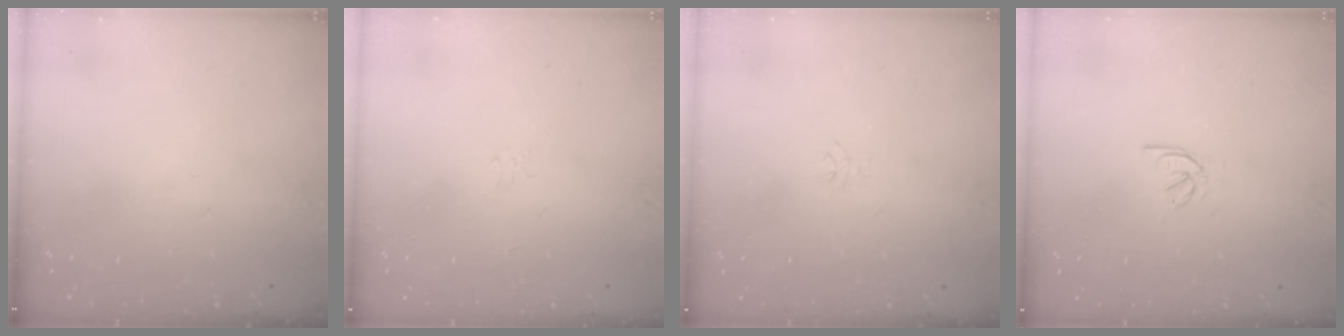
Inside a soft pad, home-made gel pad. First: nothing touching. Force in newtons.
{"total": 2.1, "press": 2.0, "slide": 0.6}
{"total": 2.6, "press": 2.6, "slide": 0.3}
{"total": 2.2, "press": 2.2, "slide": 0.5}